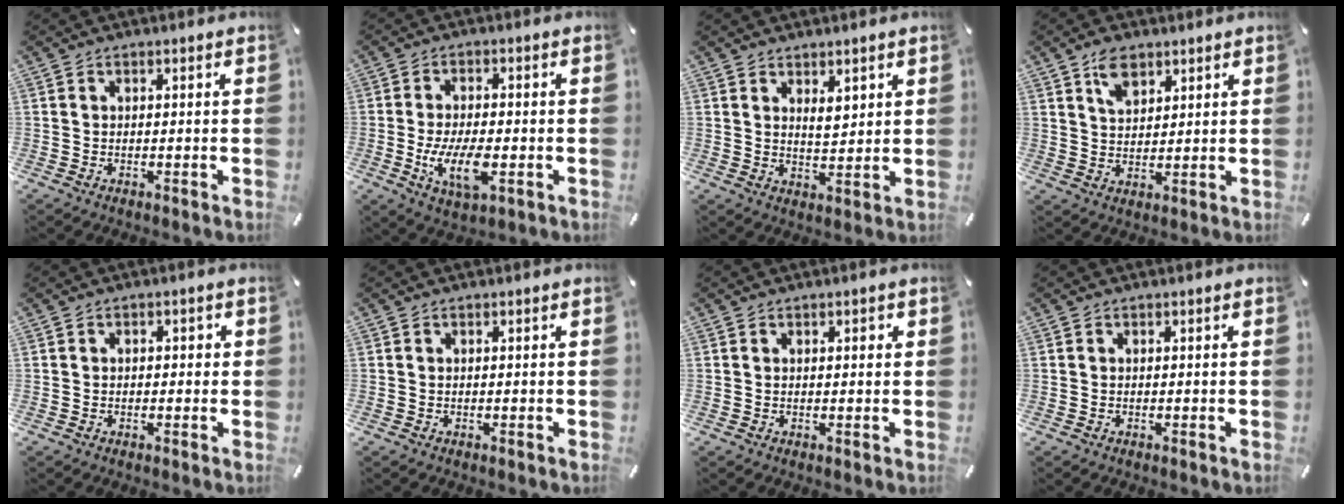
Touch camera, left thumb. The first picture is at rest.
{"total": 9.8, "force": [-2.5, 4.4, 8.4], "torque": [-0.181, -0.007, -0.042]}
{"total": 4.6, "force": [2.9, 2.6, 2.4], "torque": [-0.024, -0.017, 0.046]}
{"total": 6.0, "force": [3.8, 3.6, 2.9], "torque": [-0.044, -0.009, 0.068]}
{"total": 1.2, "force": [-0.2, 0.9, 0.7], "torque": [-0.015, 0.007, -0.007]}
{"total": 0.0}
{"total": 1.1, "force": [0.5, 0.6, 0.8], "torque": [-0.008, 0.001, 0.005]}
{"total": 0.0}